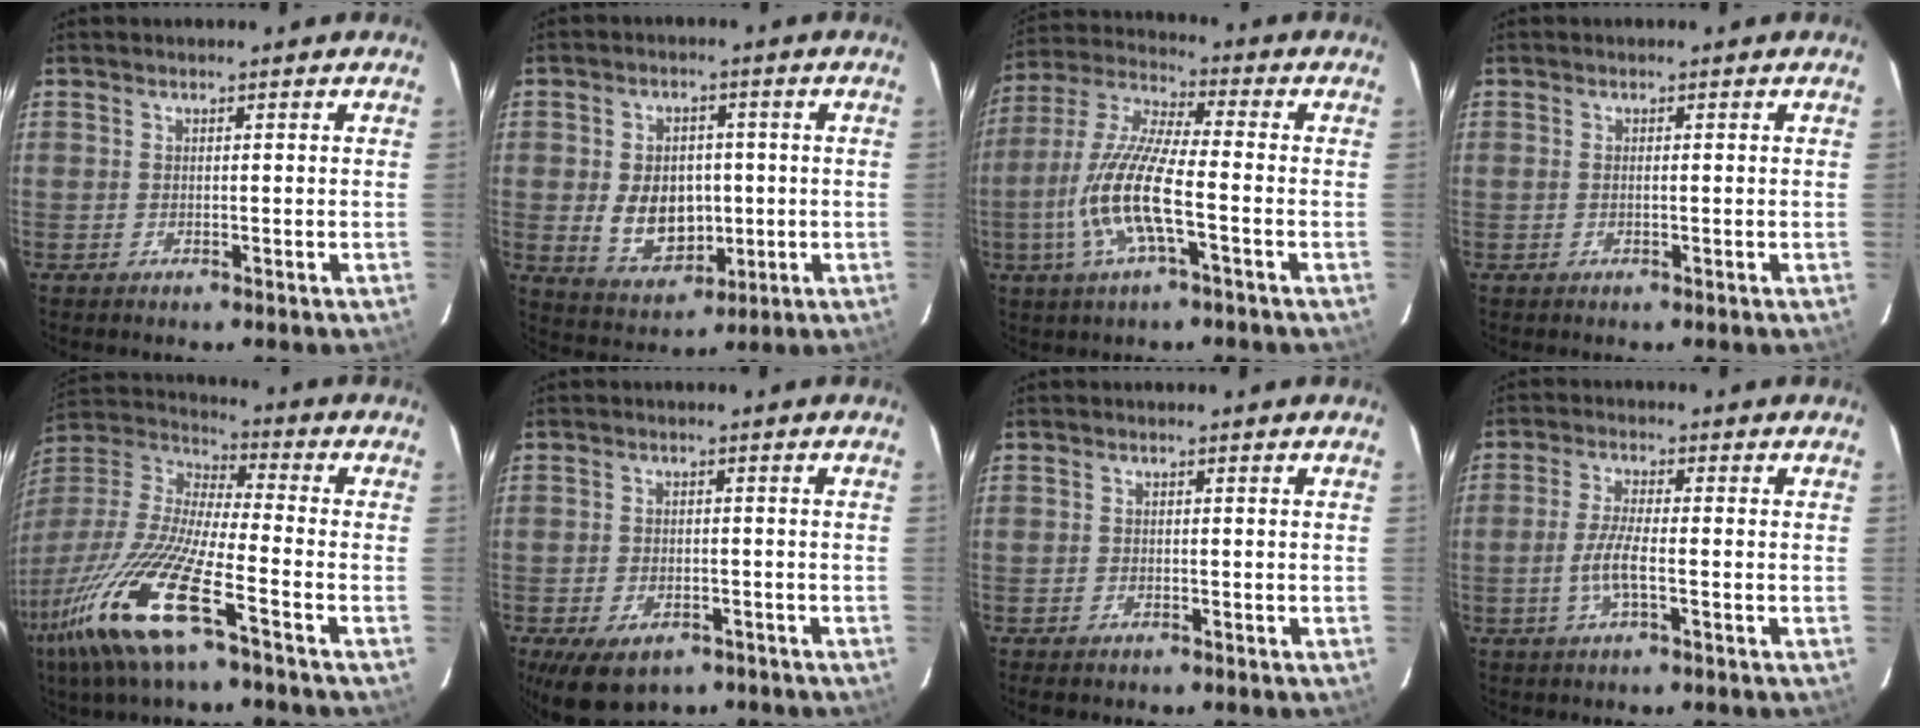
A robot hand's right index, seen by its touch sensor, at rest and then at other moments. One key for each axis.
{"total": 9.7, "fx": -0.8, "fy": 7.1, "fz": 6.6, "tx": -0.138, "ty": 0.000, "tz": 0.005}
{"total": 13.8, "fx": -4.2, "fy": 2.5, "fz": 12.9, "tx": -0.271, "ty": -0.003, "tz": -0.087}
{"total": 0.5, "fx": -0.1, "fy": 0.1, "fz": 0.5, "tx": -0.011, "ty": 0.001, "tz": -0.004}
{"total": 21.7, "fx": -12.8, "fy": 3.0, "fz": 17.2, "tx": -0.343, "ty": -0.053, "tz": -0.247}
{"total": 9.7, "fx": -6.3, "fy": 5.2, "fz": 5.2, "tx": -0.108, "ty": -0.018, "tz": -0.090}
{"total": 1.7, "fx": -1.3, "fy": 0.8, "fz": 0.5, "tx": -0.016, "ty": -0.002, "tz": -0.023}
{"total": 5.0, "fx": -1.7, "fy": 0.6, "fz": 4.7, "tx": -0.100, "ty": -0.002, "tz": -0.035}